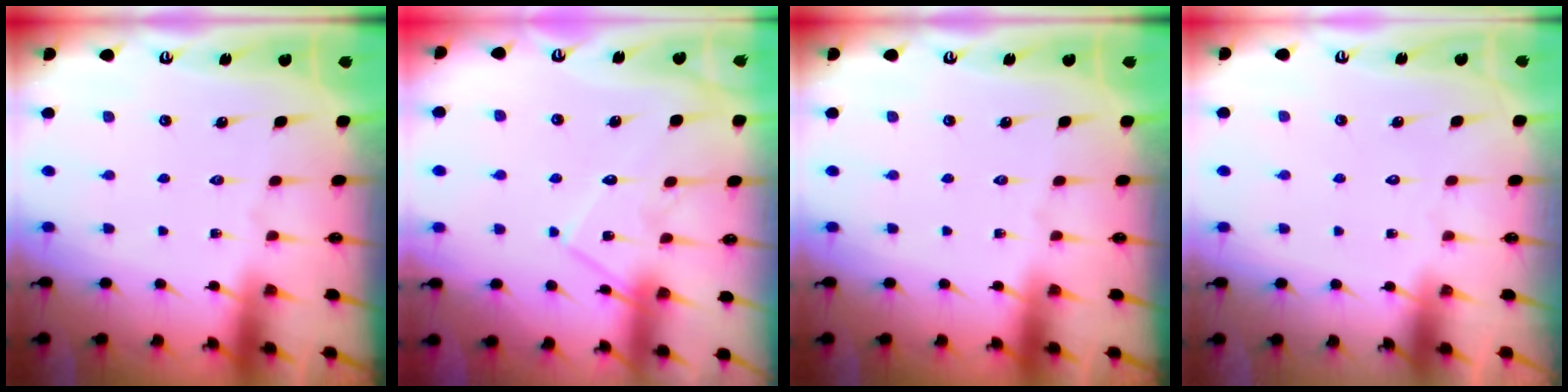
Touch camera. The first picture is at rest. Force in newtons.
{"total": 10.5, "press": 10.5, "slide": 0.4}
{"total": 0.0}
{"total": 1.5, "press": 1.5, "slide": 0.0}